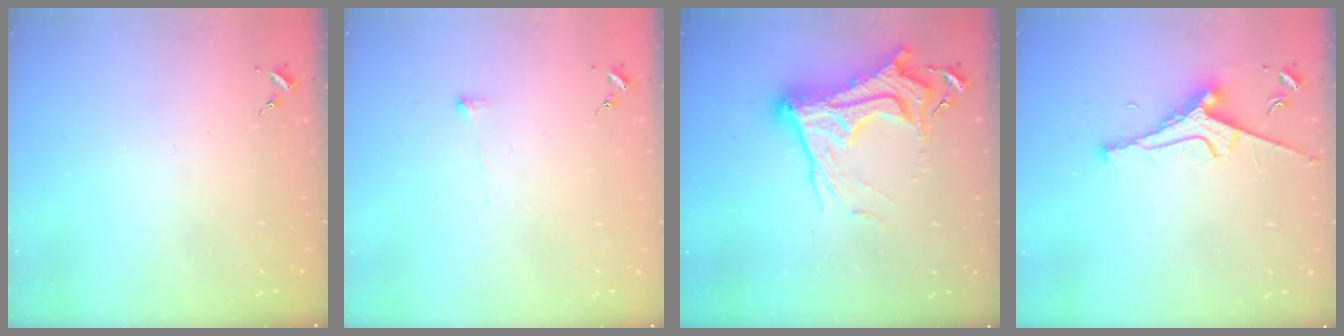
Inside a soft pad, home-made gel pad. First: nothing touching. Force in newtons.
{"total": 4.6, "press": 4.6, "slide": 0.6}
{"total": 19.9, "press": 19.8, "slide": 1.9}
{"total": 8.8, "press": 8.7, "slide": 1.4}